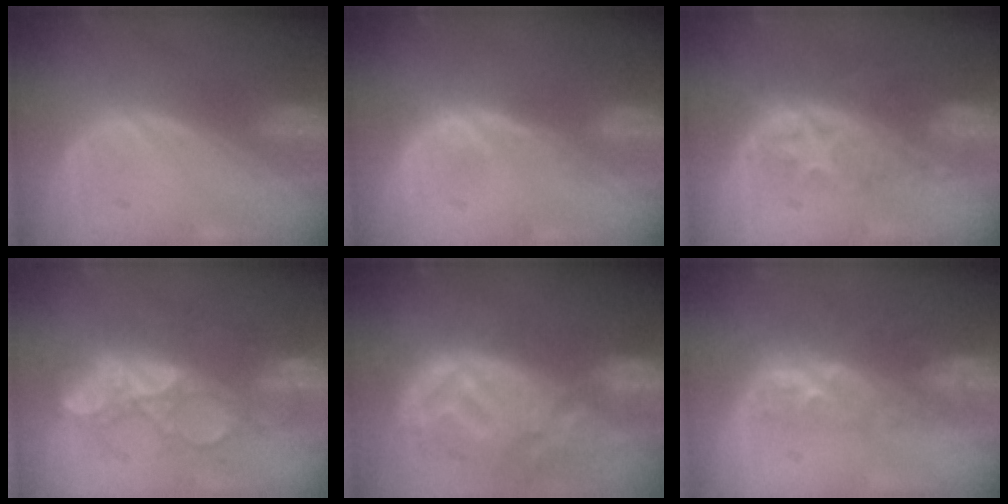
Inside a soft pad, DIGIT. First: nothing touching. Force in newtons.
{"total": 1.4, "press": 1.4, "slide": 0.1}
{"total": 8.2, "press": 7.3, "slide": 3.8}
{"total": 9.1, "press": 8.9, "slide": 1.9}
{"total": 12.4, "press": 11.1, "slide": 5.7}
{"total": 8.7, "press": 7.1, "slide": 5.0}